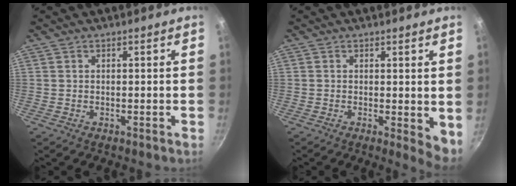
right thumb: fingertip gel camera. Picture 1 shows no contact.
{"total": 4.4, "force": [0.4, 1.8, 3.9], "torque": [-0.047, -0.010, 0.006]}